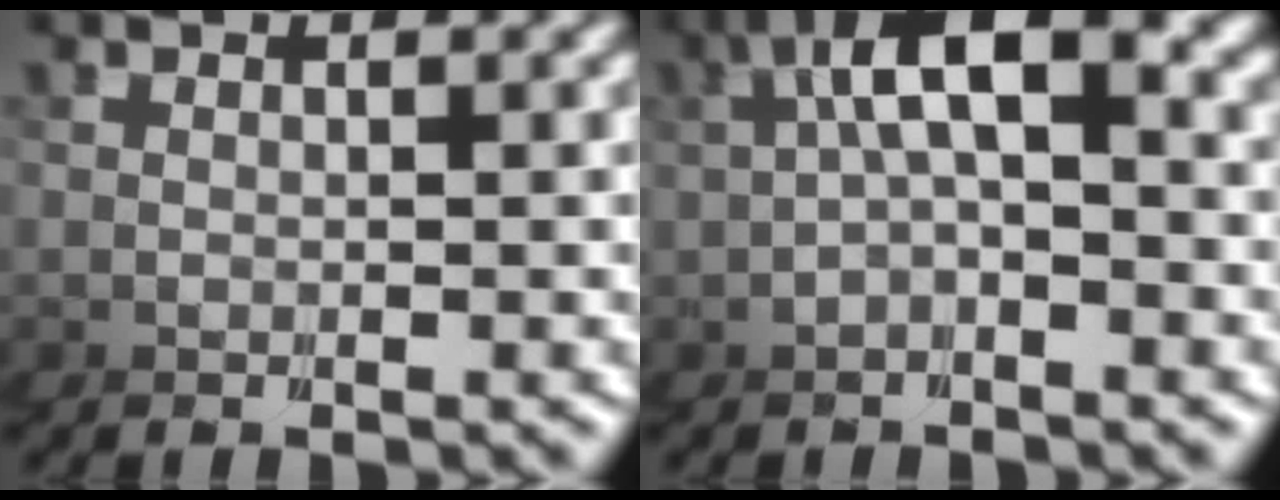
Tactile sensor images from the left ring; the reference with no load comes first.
{"total": 5.1, "force": [1.4, 2.6, 4.1], "torque": [-0.100, 0.006, 0.016]}